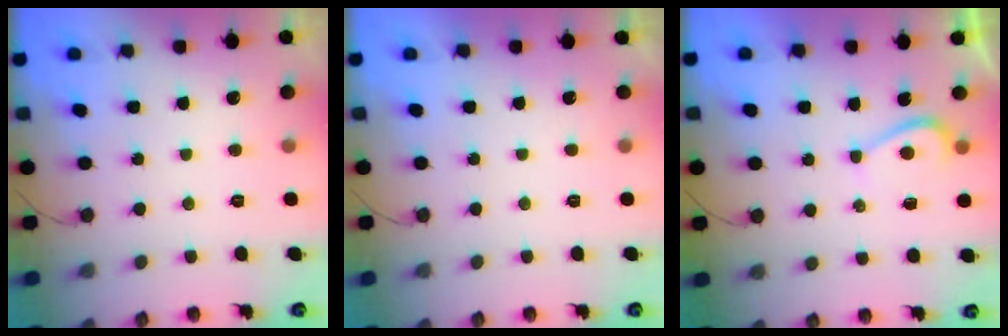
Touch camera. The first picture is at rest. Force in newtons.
{"total": 2.3, "press": 2.3, "slide": 0.4}
{"total": 3.3, "press": 3.2, "slide": 0.4}